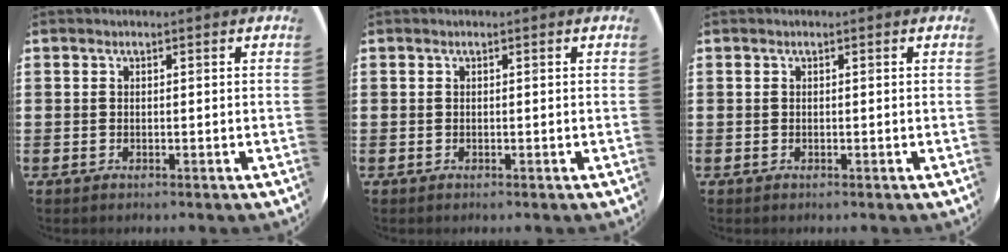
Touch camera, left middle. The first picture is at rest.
{"total": 0.0}
{"total": 0.0}